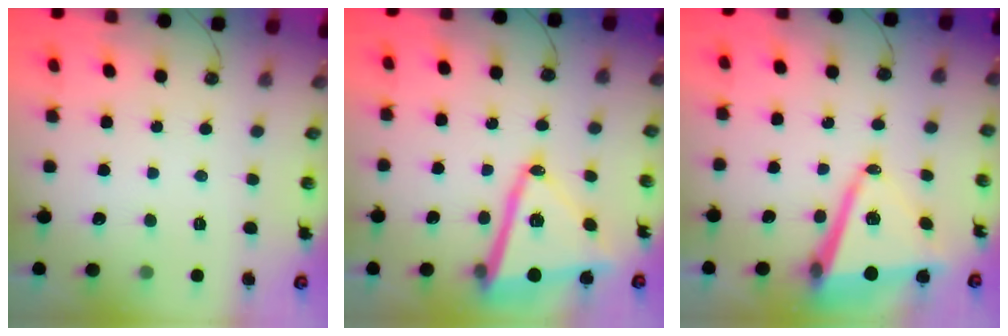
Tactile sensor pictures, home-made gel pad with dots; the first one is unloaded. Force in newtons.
{"total": 17.0, "press": 16.9, "slide": 2.0}
{"total": 13.6, "press": 13.0, "slide": 4.1}